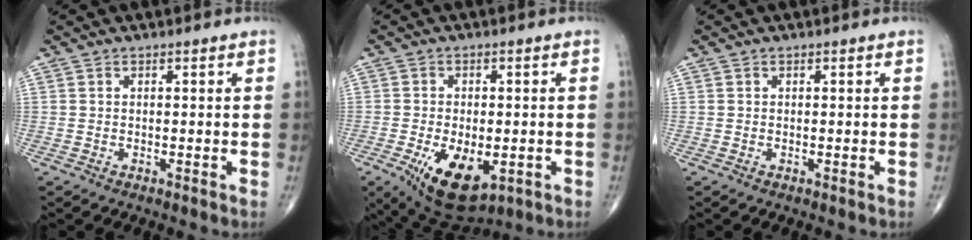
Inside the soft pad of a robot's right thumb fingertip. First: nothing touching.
{"total": 12.2, "force": [-4.1, 6.4, 9.5], "torque": [-0.148, -0.005, -0.049]}
{"total": 0.0}